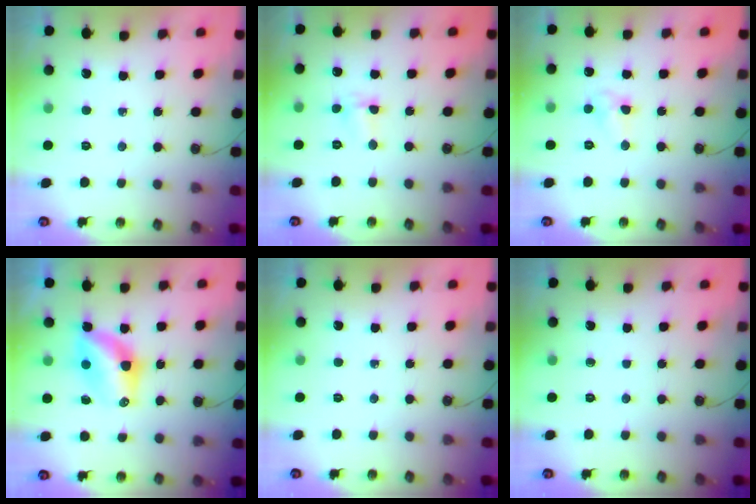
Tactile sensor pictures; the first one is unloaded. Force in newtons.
{"total": 1.7, "press": 1.6, "slide": 0.6}
{"total": 6.2, "press": 6.2, "slide": 0.8}
{"total": 7.8, "press": 7.7, "slide": 1.2}
{"total": 0.0}
{"total": 0.0}